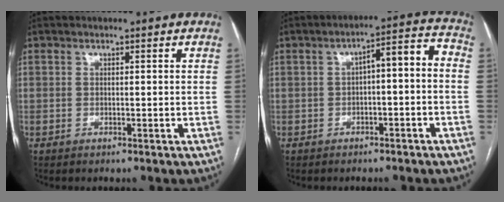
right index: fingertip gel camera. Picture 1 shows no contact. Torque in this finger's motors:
{"motor_torque": [0.42, 0.26, 0.06, 0.04]}